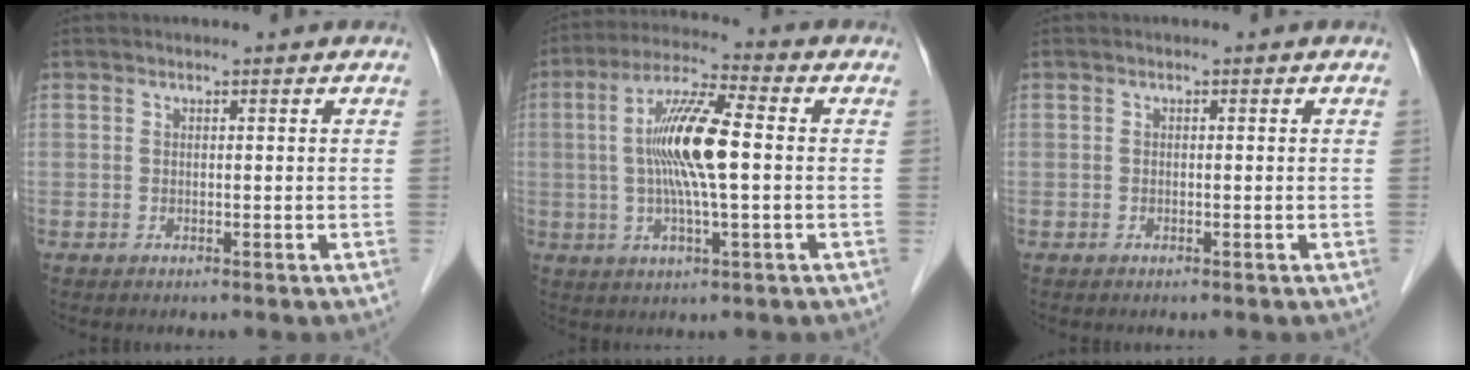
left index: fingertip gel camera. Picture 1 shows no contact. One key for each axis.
{"total": 11.2, "fx": 0.2, "fy": 1.2, "fz": 11.2, "tx": -0.222, "ty": 0.007, "tz": -0.002}
{"total": 0.0}